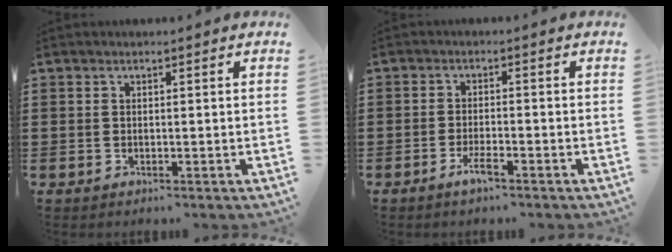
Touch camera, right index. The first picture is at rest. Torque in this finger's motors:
{"motor_torque": [1.92, 0.22, 0.05, 0.02]}